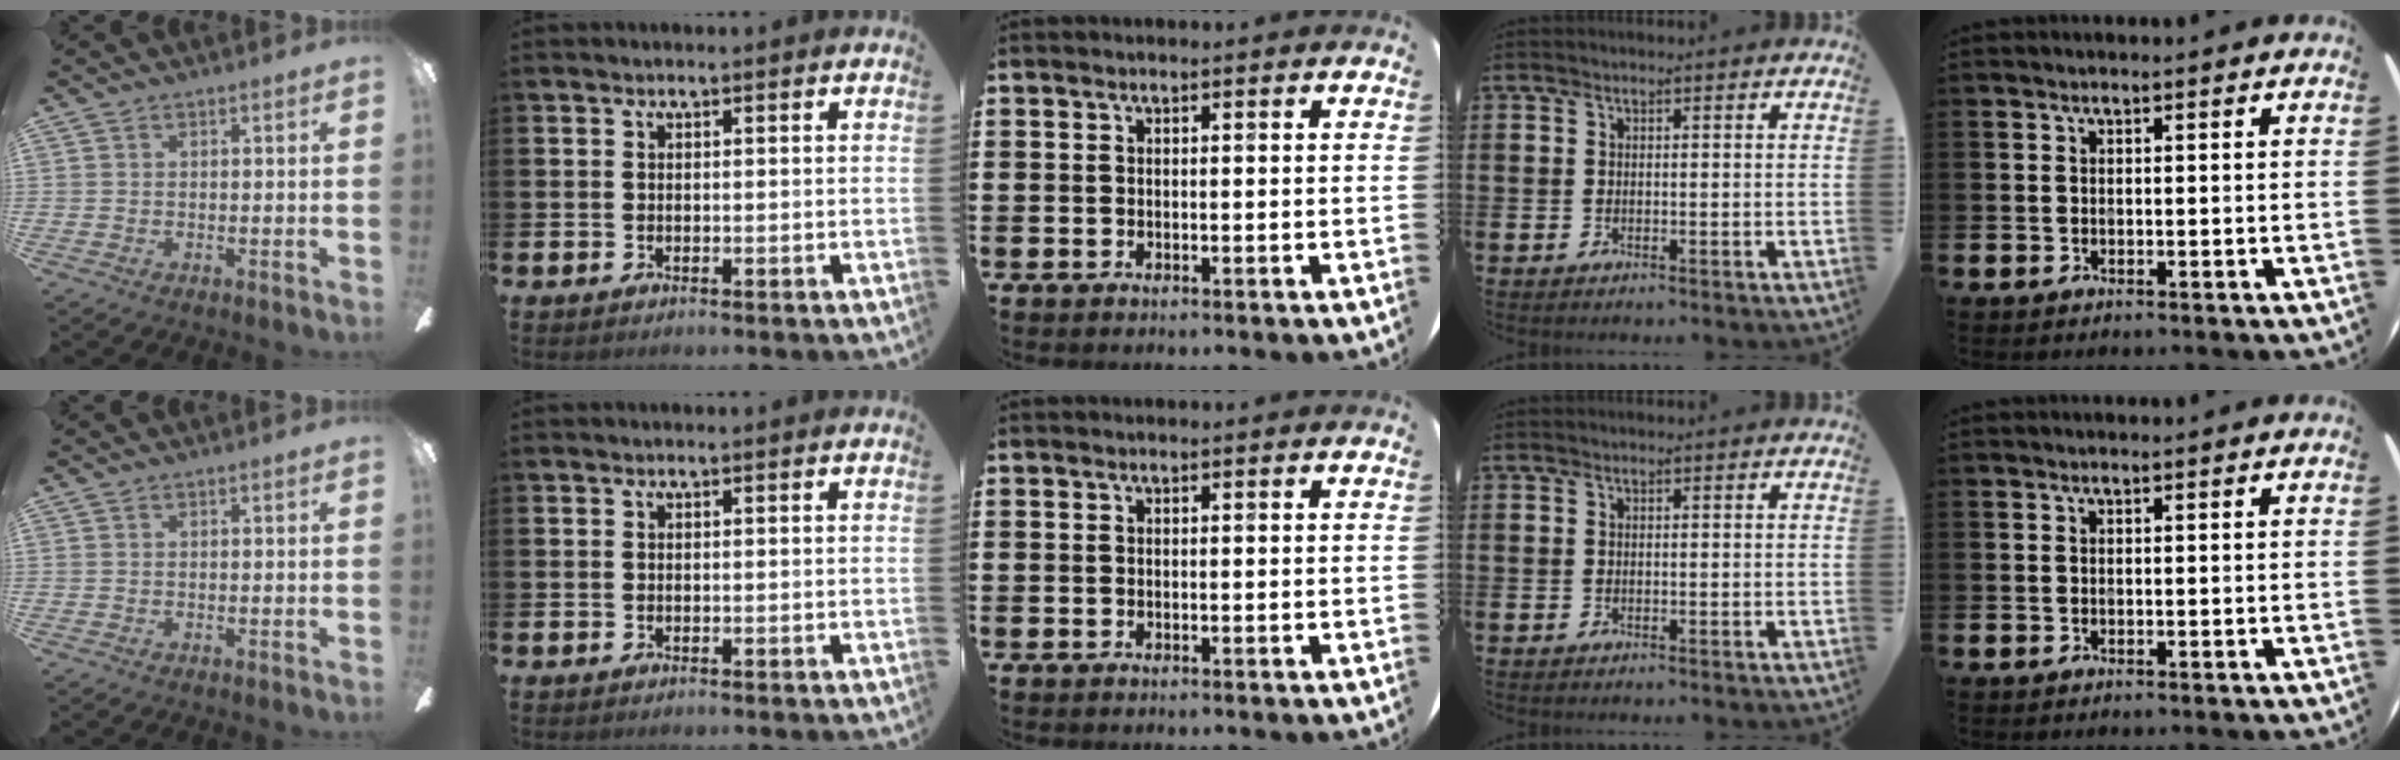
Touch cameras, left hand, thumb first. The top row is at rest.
{}